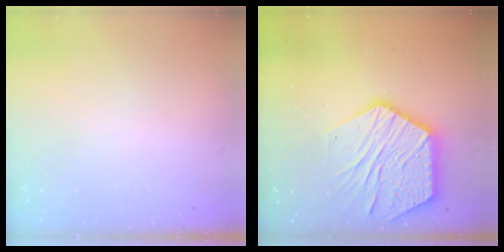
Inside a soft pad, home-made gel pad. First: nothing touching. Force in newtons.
{"total": 21.0, "press": 20.9, "slide": 1.6}